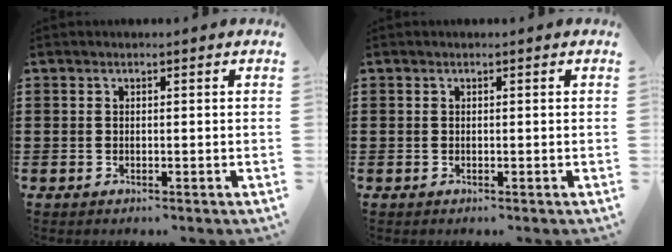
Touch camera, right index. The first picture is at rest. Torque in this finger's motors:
{"motor_torque": [0.00, 0.00, 0.00, 0.00]}